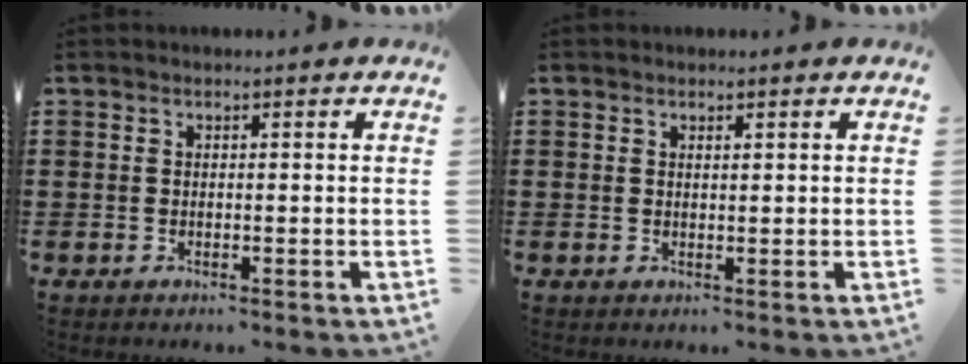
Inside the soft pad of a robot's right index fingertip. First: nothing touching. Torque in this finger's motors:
{"motor_torque": [-0.11, 0.42, 0.05, -0.01]}